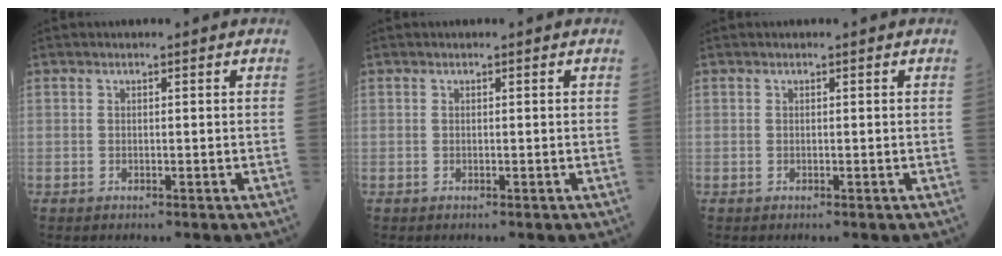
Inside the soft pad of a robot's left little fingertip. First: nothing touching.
{"total": 0.0}
{"total": 0.0}